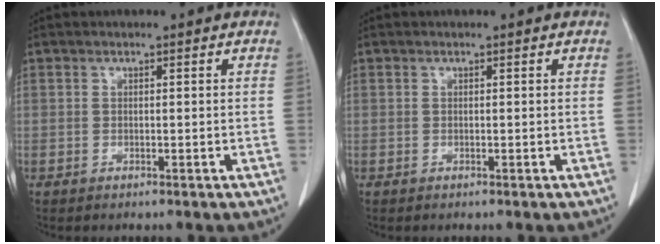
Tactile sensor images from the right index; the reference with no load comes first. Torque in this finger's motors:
{"motor_torque": [0.00, 0.00, 0.01, 0.00]}